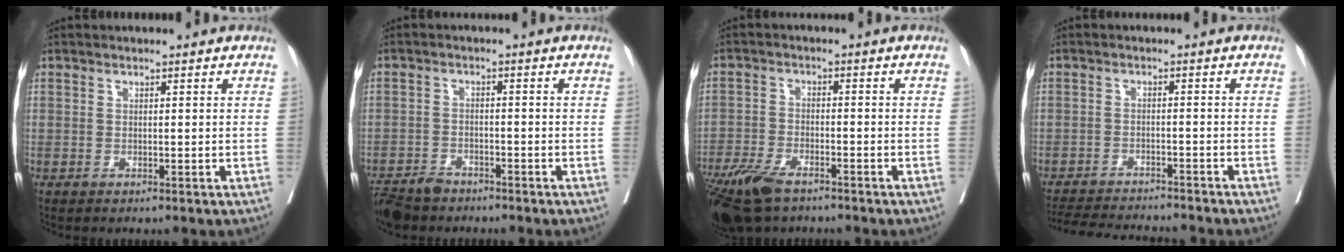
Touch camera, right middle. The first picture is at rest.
{"total": 5.6, "force": [-5.0, 2.1, 1.7], "torque": [-0.029, -0.012, -0.088]}
{"total": 9.9, "force": [-7.3, 3.3, 5.8], "torque": [-0.109, -0.020, -0.129]}
{"total": 12.2, "force": [-11.5, 0.7, 3.9], "torque": [-0.055, -0.010, -0.163]}